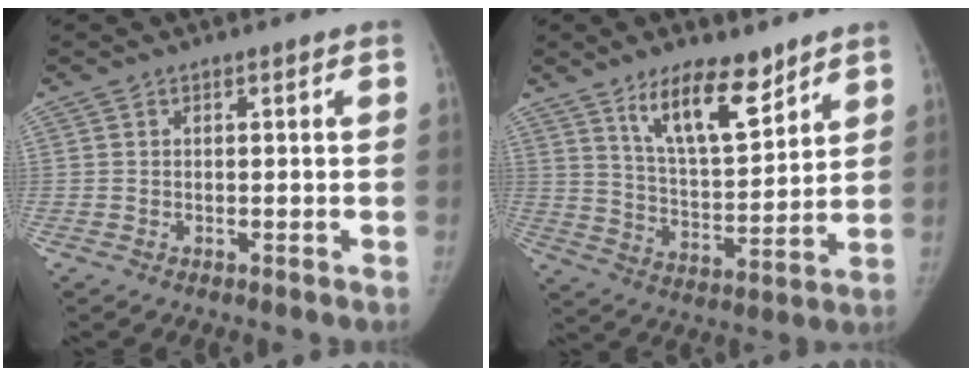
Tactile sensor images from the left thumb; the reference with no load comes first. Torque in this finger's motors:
{"motor_torque": [0.29, -0.03, 1.49, -1.26, 0.17]}